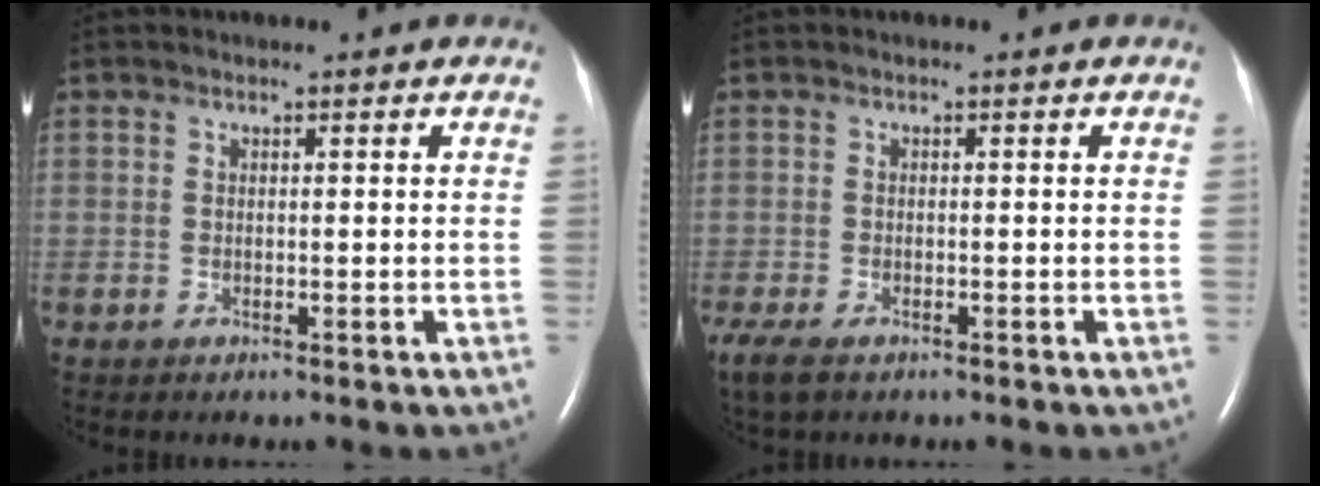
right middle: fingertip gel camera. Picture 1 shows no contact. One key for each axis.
{"total": 7.4, "fx": -4.9, "fy": 3.5, "fz": 4.3, "tx": -0.107, "ty": -0.019, "tz": -0.080}